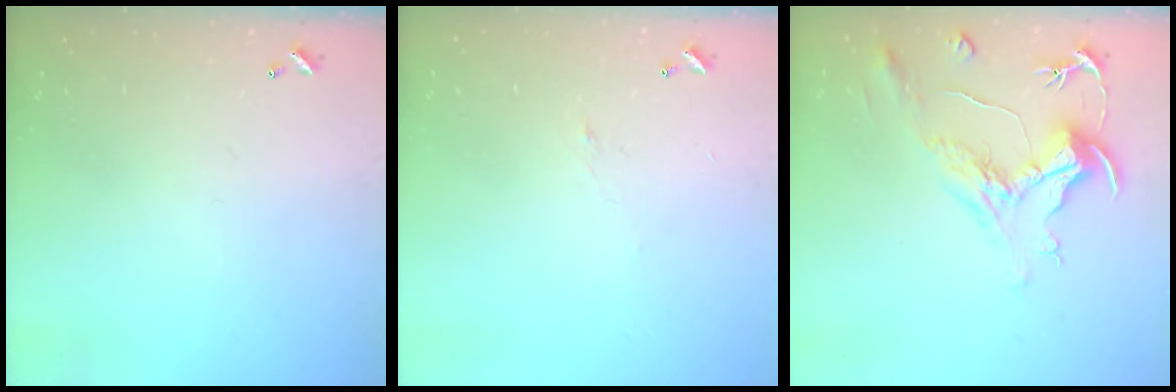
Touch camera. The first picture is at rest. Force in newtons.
{"total": 0.9, "press": 0.6, "slide": 0.6}
{"total": 2.2, "press": 1.7, "slide": 1.4}